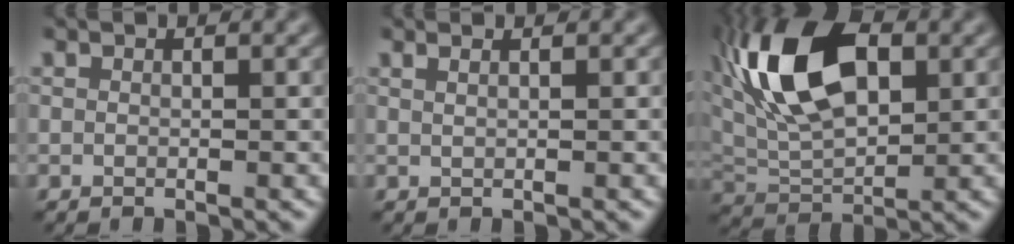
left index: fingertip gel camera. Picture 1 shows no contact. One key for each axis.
{"total": 1.7, "fx": 1.0, "fy": 0.8, "fz": 1.1, "tx": -0.001, "ty": -0.007, "tz": -0.004}
{"total": 11.9, "fx": 3.7, "fy": 6.1, "fz": 9.5, "tx": -0.182, "ty": 0.025, "tz": 0.055}